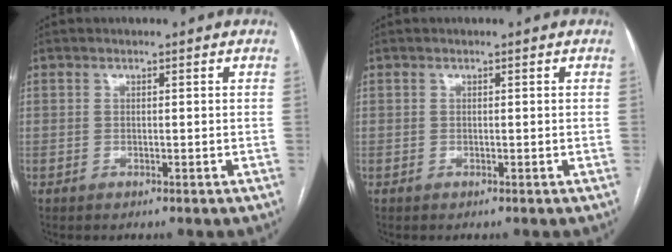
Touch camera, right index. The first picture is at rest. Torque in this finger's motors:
{"motor_torque": [0.00, 0.00, 0.00, 0.00]}